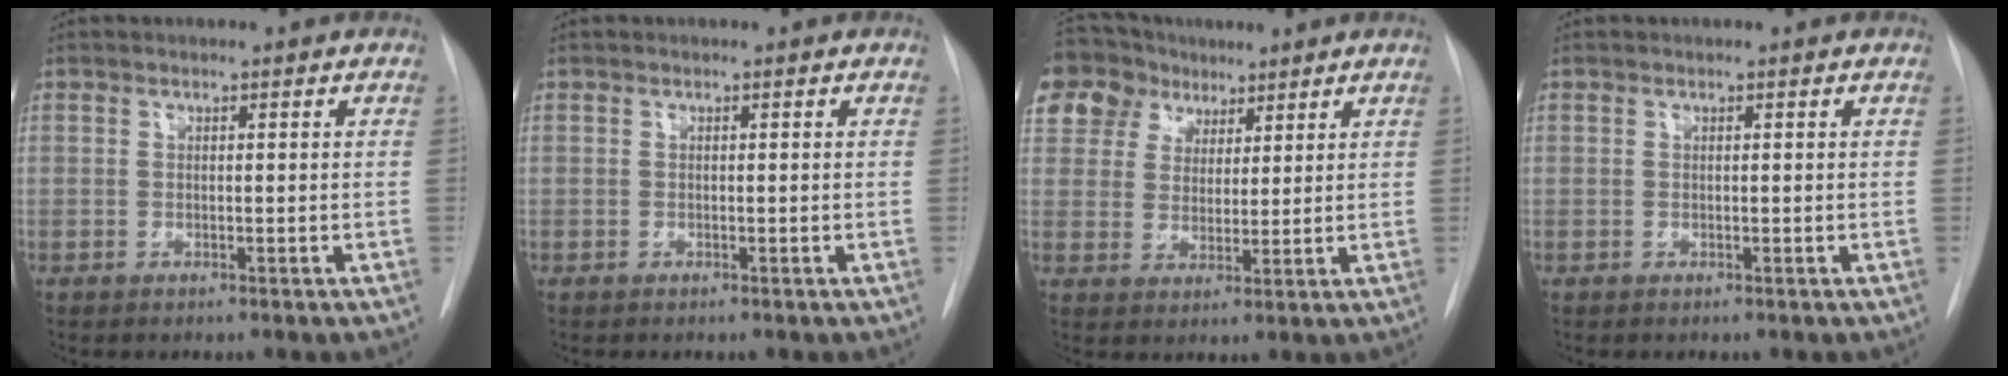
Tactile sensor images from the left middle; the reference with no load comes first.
{"total": 0.0}
{"total": 12.6, "force": [8.1, 9.2, 2.9], "torque": [-0.071, 0.048, 0.155]}
{"total": 0.0}